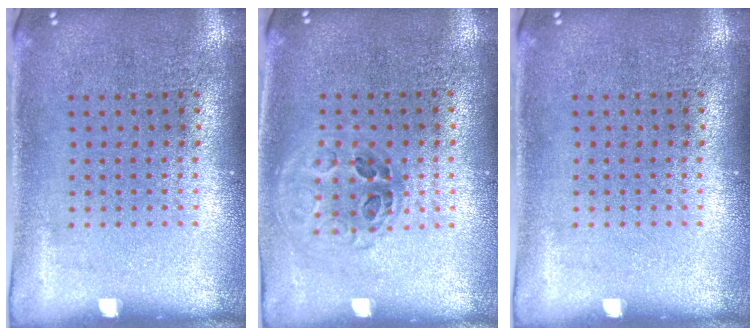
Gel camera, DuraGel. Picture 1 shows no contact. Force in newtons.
{"total": 1.1, "press": 1.0, "slide": 0.6}
{"total": 0.0}